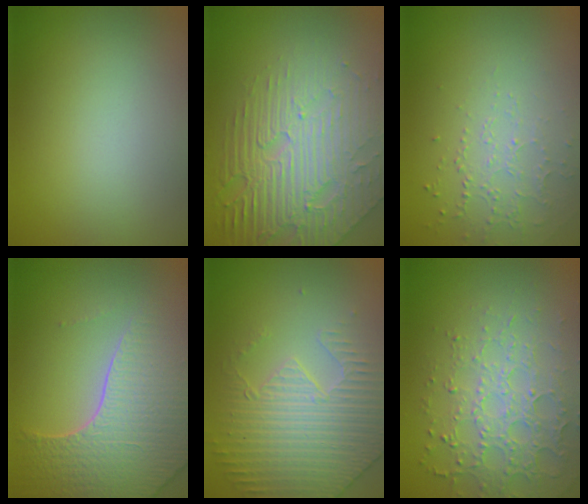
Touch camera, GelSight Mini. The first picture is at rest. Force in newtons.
{"total": 8.3, "press": 5.7, "slide": 6.1}
{"total": 1.3, "press": 1.0, "slide": 0.8}
{"total": 6.6, "press": 5.3, "slide": 3.8}
{"total": 4.2, "press": 4.0, "slide": 1.2}
{"total": 4.8, "press": 4.2, "slide": 2.4}